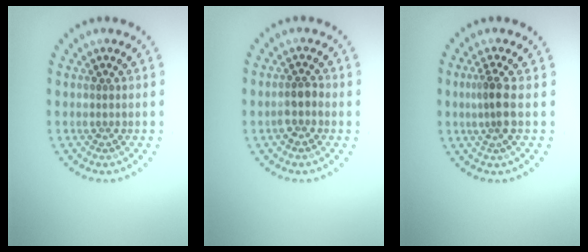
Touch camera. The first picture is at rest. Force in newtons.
{"total": 1.8, "press": 1.6, "slide": 0.9}
{"total": 2.2, "press": 1.8, "slide": 1.3}